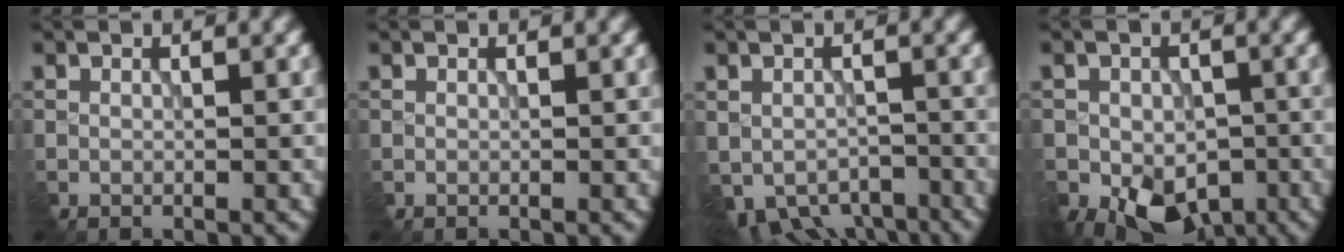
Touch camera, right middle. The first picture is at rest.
{"total": 0.0}
{"total": 4.9, "force": [-3.3, 2.8, 2.3], "torque": [-0.039, -0.022, -0.044]}
{"total": 7.2, "force": [-3.1, 5.2, 3.9], "torque": [-0.074, -0.031, -0.037]}